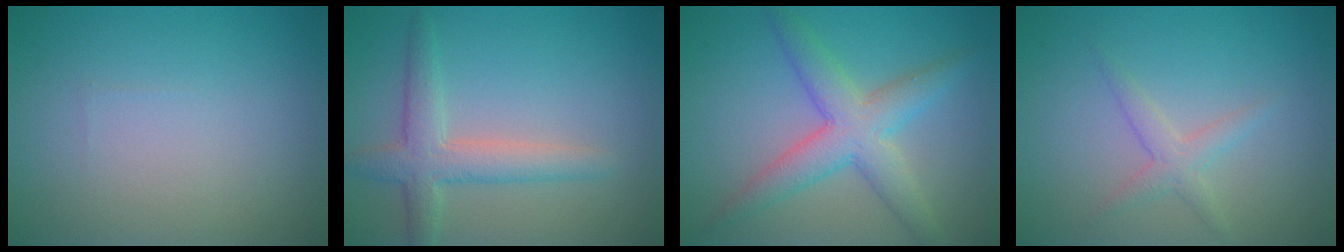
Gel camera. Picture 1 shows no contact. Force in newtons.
{"total": 3.7, "press": 3.7, "slide": 0.1}
{"total": 5.2, "press": 5.2, "slide": 0.2}
{"total": 1.8, "press": 1.8, "slide": 0.1}